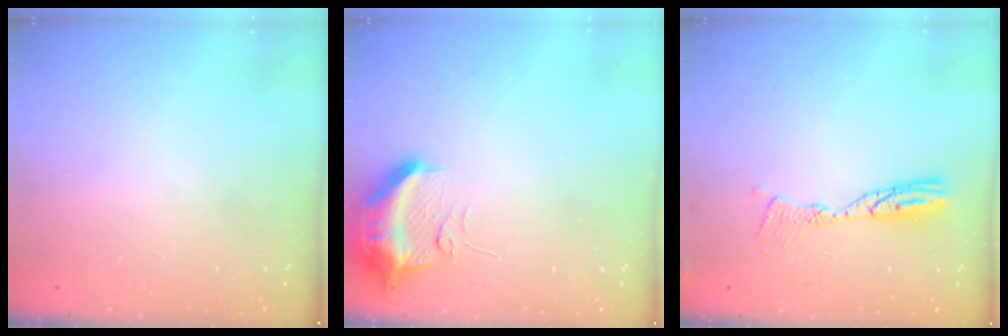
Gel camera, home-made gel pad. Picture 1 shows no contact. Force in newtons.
{"total": 12.3, "press": 10.8, "slide": 5.9}
{"total": 9.7, "press": 9.7, "slide": 0.9}